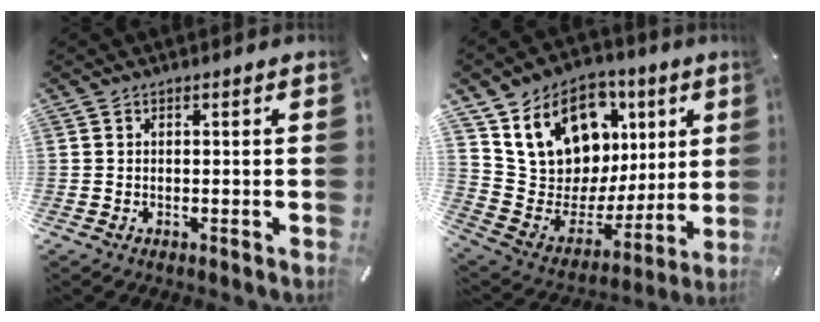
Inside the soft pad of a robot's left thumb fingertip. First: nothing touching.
{"total": 16.9, "force": [9.2, 12.4, 6.7], "torque": [-0.118, -0.066, 0.183]}